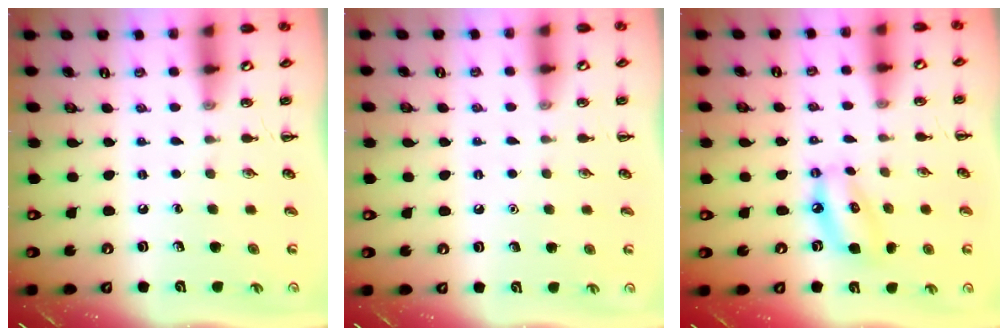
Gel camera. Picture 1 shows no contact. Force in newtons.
{"total": 1.6, "press": 1.5, "slide": 0.1}
{"total": 9.0, "press": 8.7, "slide": 2.3}